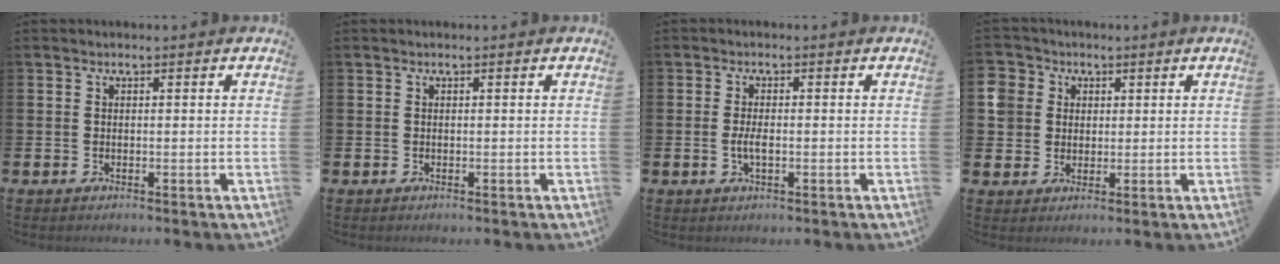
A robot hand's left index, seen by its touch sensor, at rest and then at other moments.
{"total": 0.0}
{"total": 2.2, "force": [-0.3, 0.8, 2.0], "torque": [-0.029, -0.004, -0.007]}
{"total": 4.9, "force": [1.7, 4.6, 0.0], "torque": [-0.011, 0.007, 0.027]}